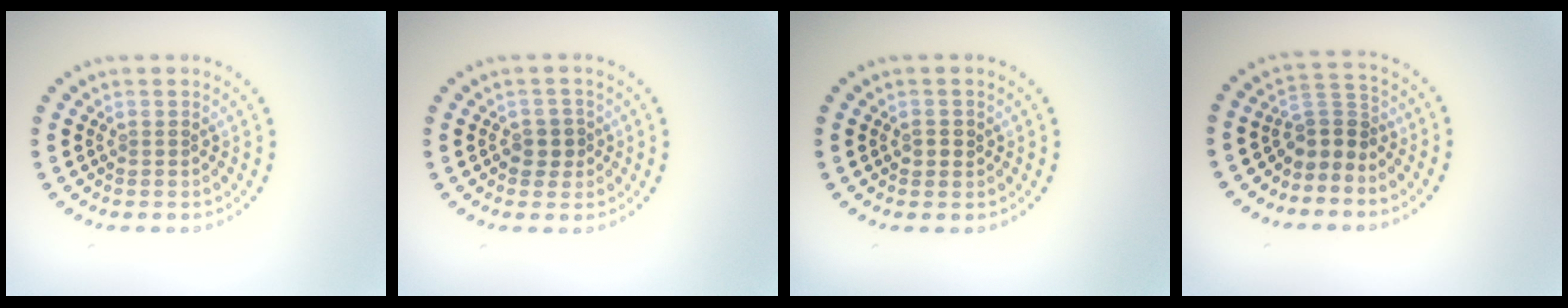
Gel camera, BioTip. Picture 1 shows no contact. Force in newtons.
{"total": 1.5, "press": 1.4, "slide": 0.6}
{"total": 1.1, "press": 1.1, "slide": 0.2}
{"total": 2.9, "press": 2.1, "slide": 2.0}